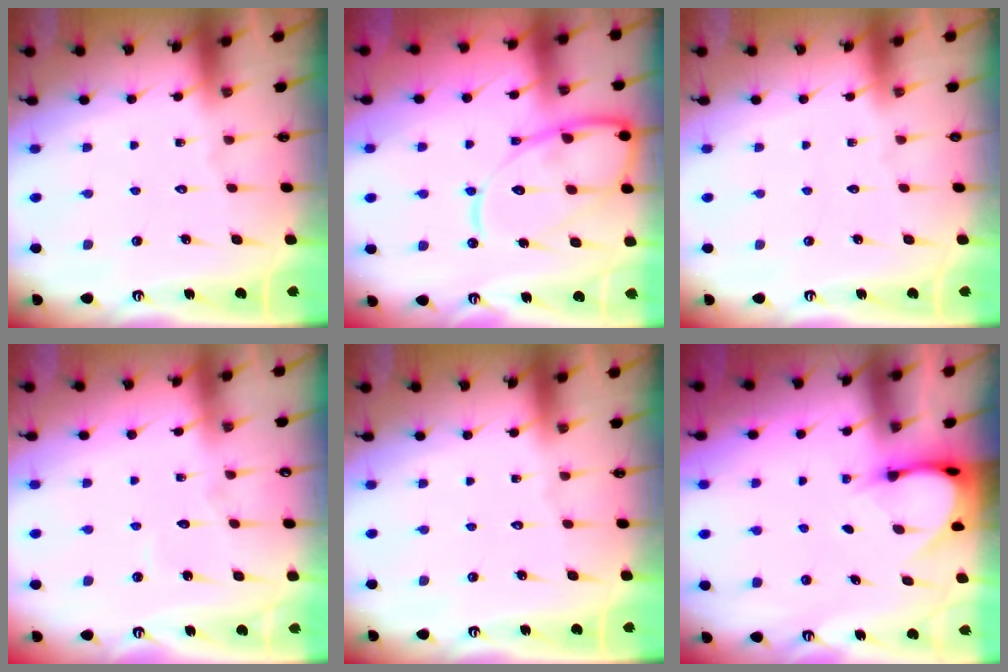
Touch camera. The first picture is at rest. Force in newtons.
{"total": 15.5, "press": 15.5, "slide": 1.6}
{"total": 0.0}
{"total": 2.5, "press": 2.5, "slide": 0.1}
{"total": 0.0}
{"total": 3.9, "press": 3.9, "slide": 0.4}